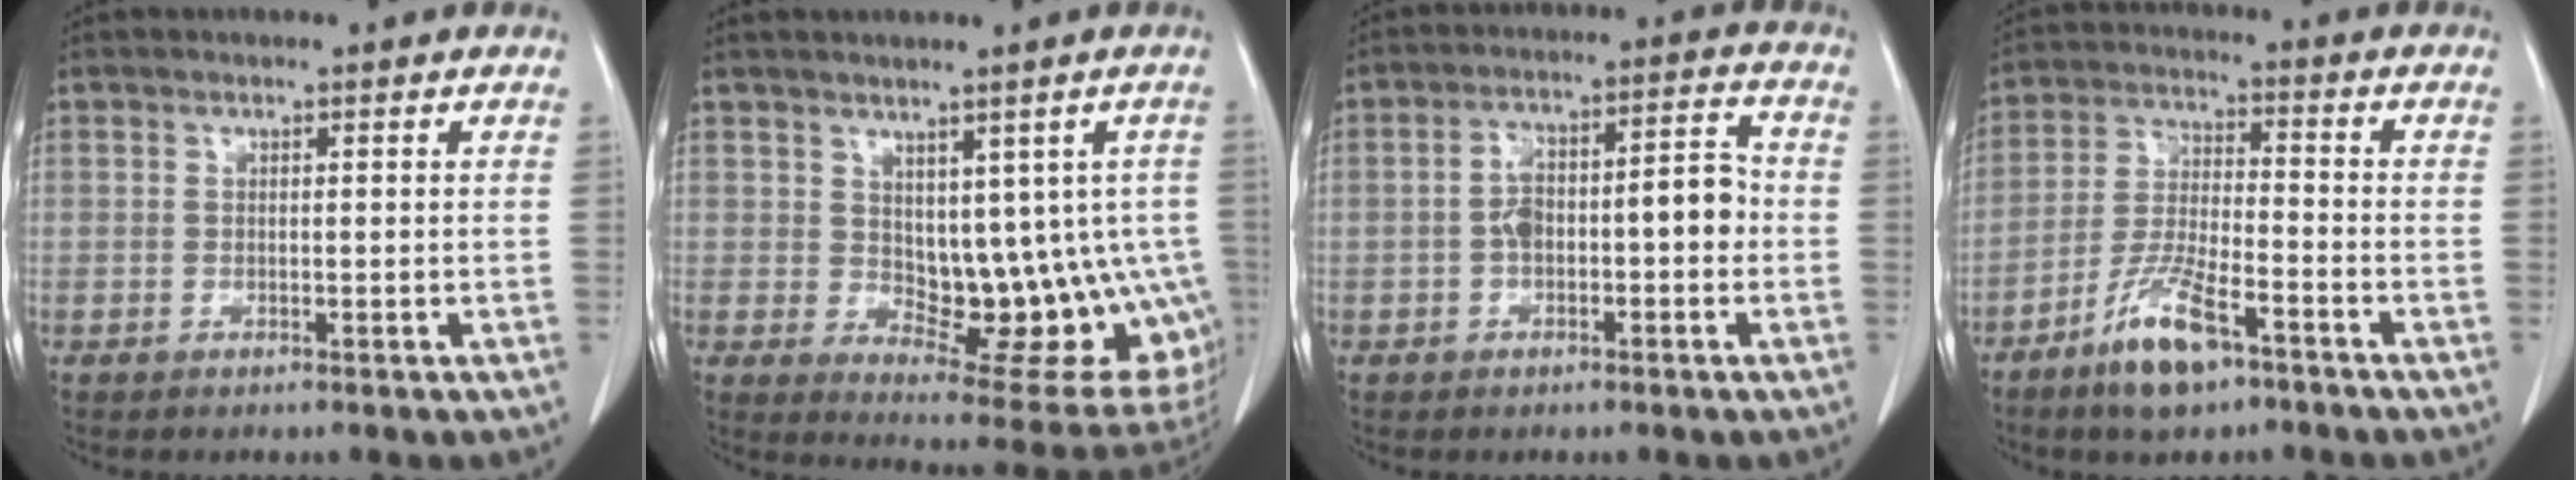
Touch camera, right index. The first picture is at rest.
{"total": 14.4, "force": [-0.1, 7.5, 12.3], "torque": [-0.125, 0.001, 0.020]}
{"total": 8.8, "force": [-1.2, 3.2, 8.1], "torque": [-0.141, 0.041, -0.018]}
{"total": 9.9, "force": [-6.3, 2.4, 7.2], "torque": [-0.147, -0.013, -0.117]}